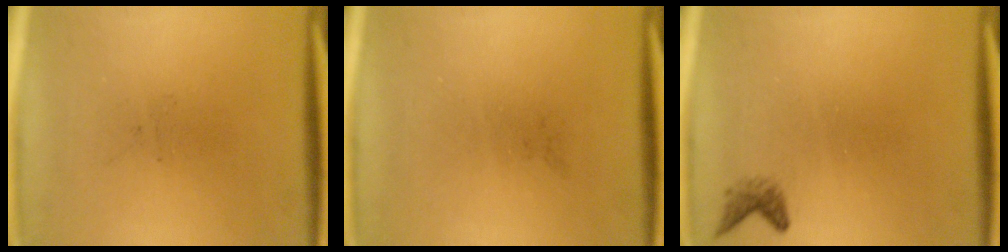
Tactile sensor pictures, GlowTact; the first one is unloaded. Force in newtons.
{"total": 0.0}
{"total": 1.3}